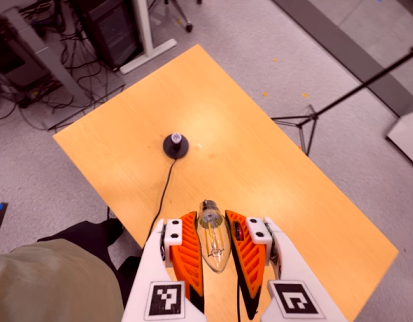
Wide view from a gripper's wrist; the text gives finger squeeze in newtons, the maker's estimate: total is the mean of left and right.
{"total": 22.7, "left": 24.8, "right": 20.7}